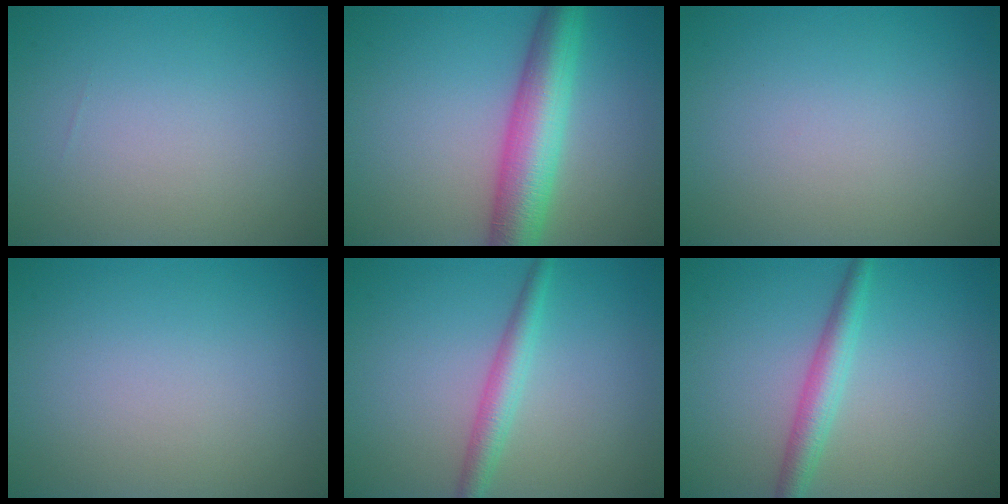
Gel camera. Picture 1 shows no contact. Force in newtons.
{"total": 7.2, "press": 7.2, "slide": 0.1}
{"total": 0.0}
{"total": 0.0}
{"total": 2.6, "press": 2.6, "slide": 0.0}
{"total": 2.9, "press": 2.9, "slide": 0.1}